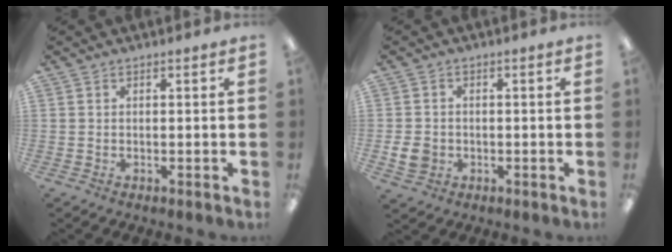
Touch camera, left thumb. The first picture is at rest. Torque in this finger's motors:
{"motor_torque": [-0.23, 0.28, -0.03, 0.23, 0.02]}